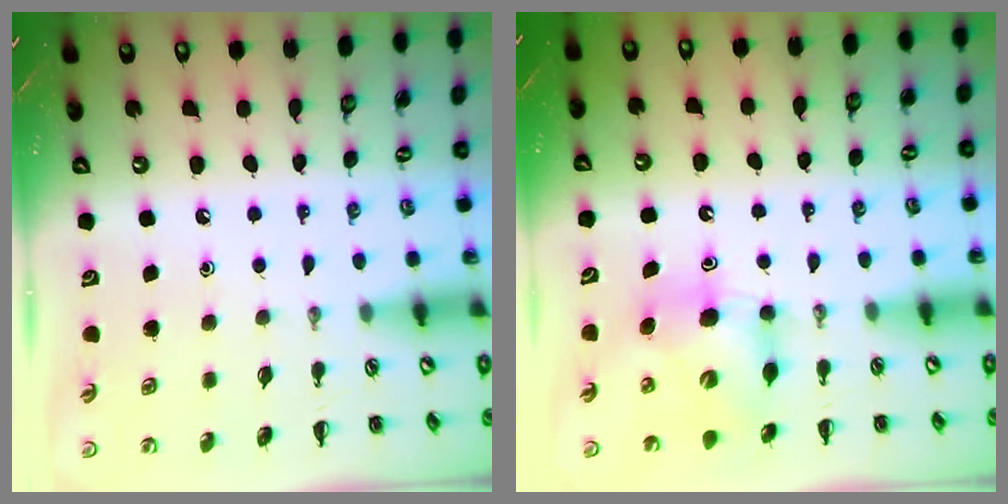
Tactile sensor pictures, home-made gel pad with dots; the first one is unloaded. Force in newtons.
{"total": 7.2, "press": 7.2, "slide": 0.4}